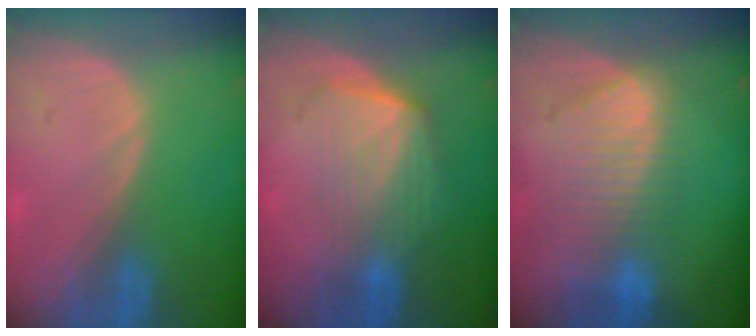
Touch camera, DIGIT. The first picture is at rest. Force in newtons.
{"total": 7.3, "press": 6.6, "slide": 3.2}
{"total": 8.1, "press": 7.6, "slide": 3.0}